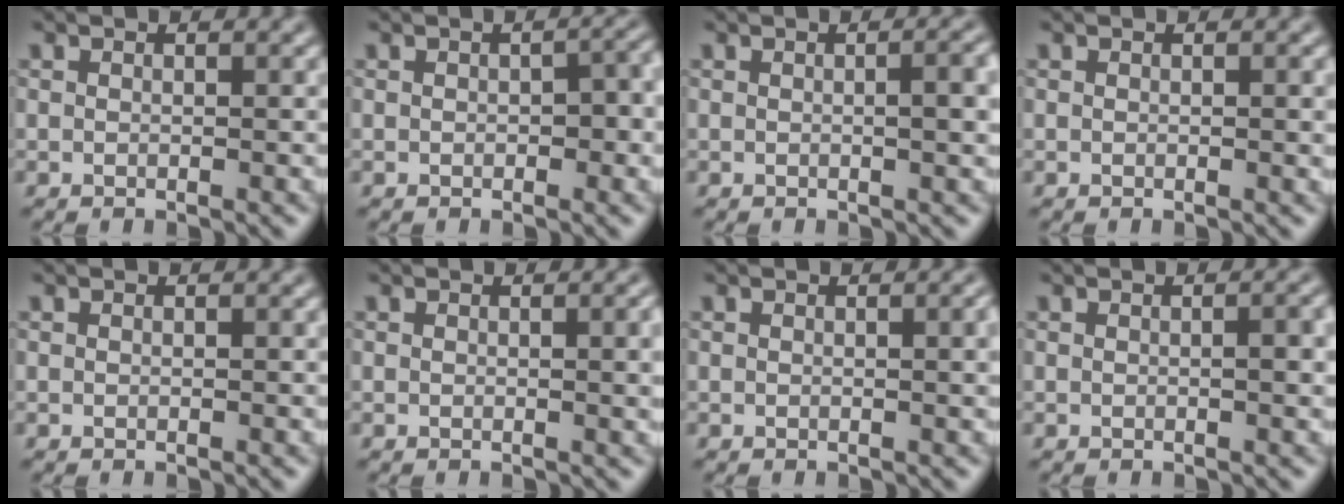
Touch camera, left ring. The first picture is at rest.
{"total": 2.5, "force": [-0.1, 1.3, 2.2], "torque": [-0.026, 0.000, -0.002]}
{"total": 2.6, "force": [0.1, 0.7, 2.5], "torque": [-0.033, 0.004, 0.000]}
{"total": 0.6, "force": [0.0, 0.1, 0.6], "torque": [-0.007, -0.001, 0.000]}
{"total": 0.0}
{"total": 2.1, "force": [0.2, 0.6, 2.0], "torque": [-0.020, 0.002, 0.000]}
{"total": 1.5, "force": [0.2, 0.4, 1.5], "torque": [-0.018, 0.003, 0.001]}
{"total": 1.5, "force": [0.0, 0.3, 1.5], "torque": [-0.021, 0.002, 0.002]}